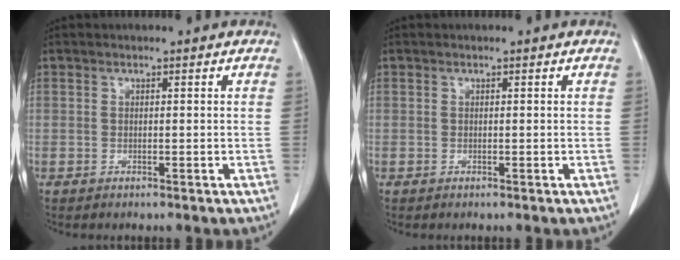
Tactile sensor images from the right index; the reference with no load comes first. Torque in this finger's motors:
{"motor_torque": [0.00, 0.00, 0.00, 0.00]}